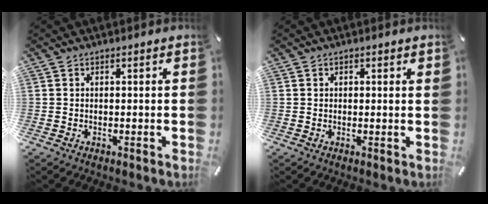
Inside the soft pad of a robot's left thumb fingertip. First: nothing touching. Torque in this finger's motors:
{"motor_torque": [0.06, -0.34, -0.06, 0.22, 0.00]}